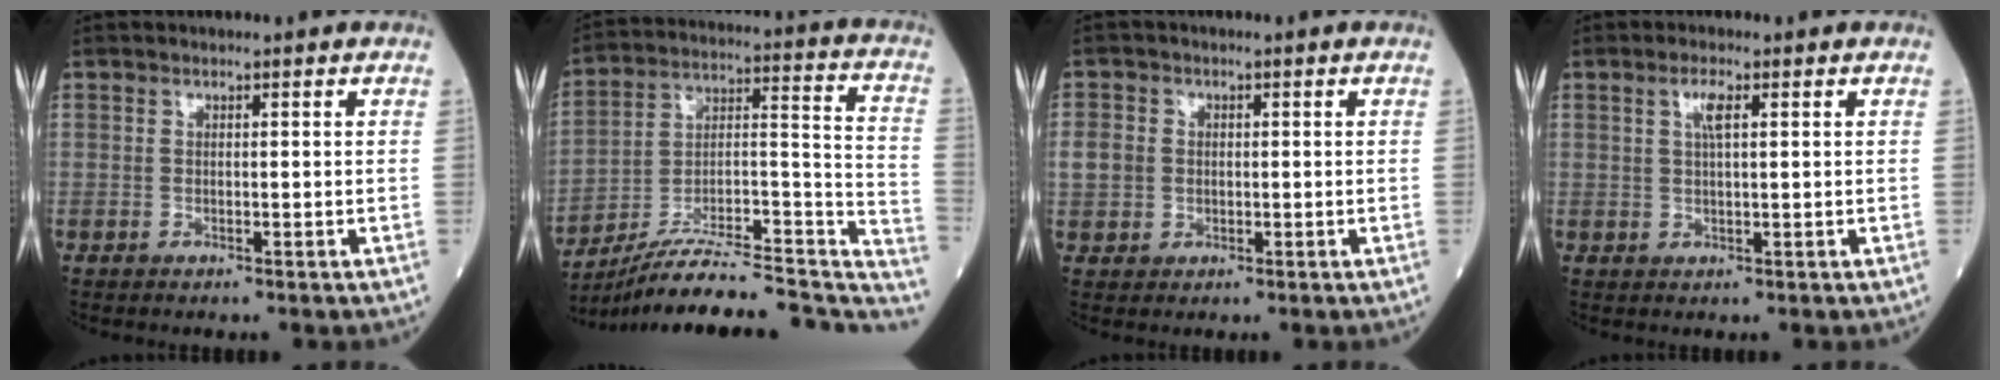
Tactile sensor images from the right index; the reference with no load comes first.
{"total": 24.2, "force": [-21.5, 4.0, 10.3], "torque": [-0.111, 0.041, -0.323]}
{"total": 3.7, "force": [0.1, 3.3, 1.5], "torque": [-0.034, 0.011, 0.004]}
{"total": 2.5, "force": [1.0, 0.5, 2.2], "torque": [-0.045, 0.003, 0.018]}